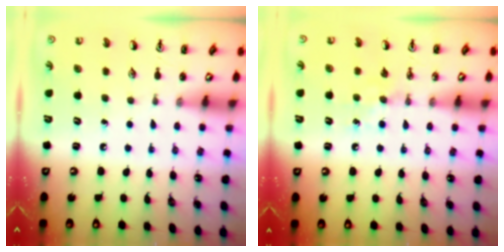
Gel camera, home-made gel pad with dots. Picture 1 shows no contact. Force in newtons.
{"total": 5.1, "press": 5.0, "slide": 0.7}